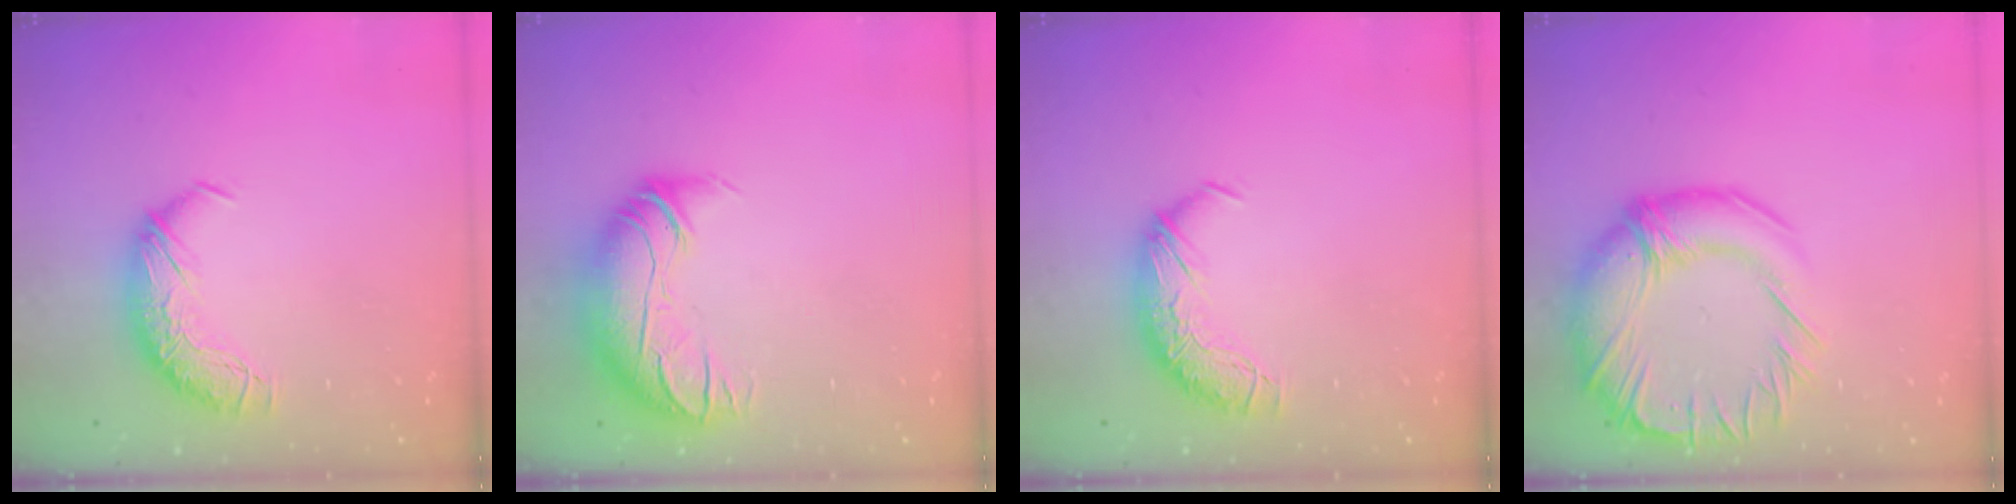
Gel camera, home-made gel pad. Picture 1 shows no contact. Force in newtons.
{"total": 2.6, "press": 0.4, "slide": 2.6}
{"total": 0.0}
{"total": 11.7, "press": 11.1, "slide": 3.7}